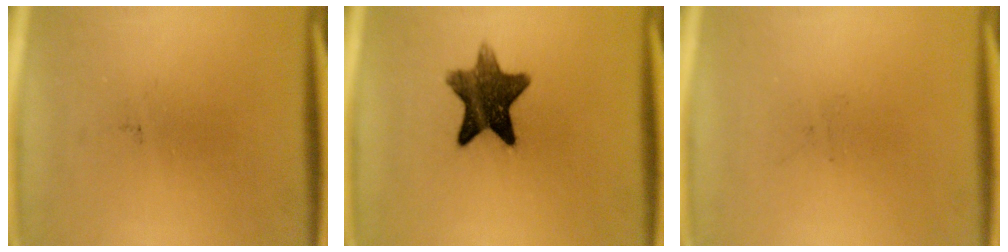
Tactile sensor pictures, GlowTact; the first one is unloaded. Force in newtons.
{"total": 10.9}
{"total": 0.0}